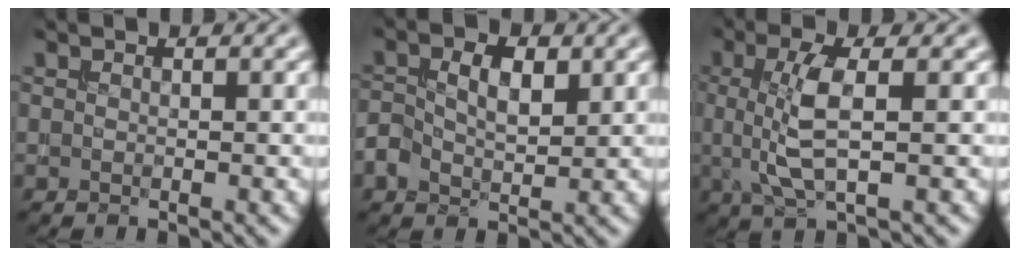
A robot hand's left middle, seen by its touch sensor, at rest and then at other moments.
{"total": 3.5, "force": [0.3, 2.2, 2.7], "torque": [-0.052, 0.003, 0.003]}
{"total": 4.7, "force": [0.1, 1.3, 4.5], "torque": [-0.099, 0.003, 0.003]}